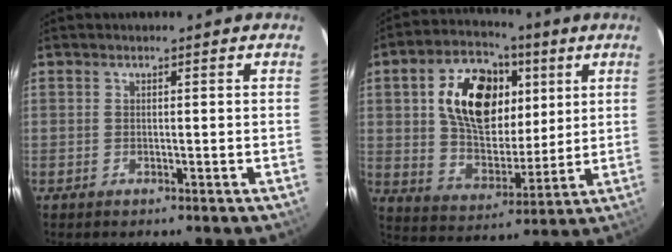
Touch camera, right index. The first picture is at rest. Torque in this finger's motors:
{"motor_torque": [0.77, -0.04, 0.69, 0.14]}